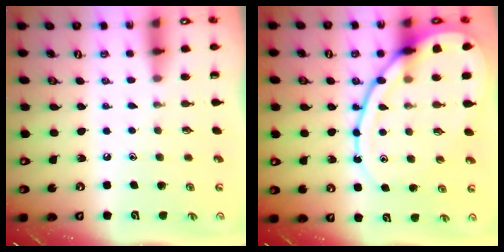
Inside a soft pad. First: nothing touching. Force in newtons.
{"total": 16.3, "press": 16.2, "slide": 1.4}